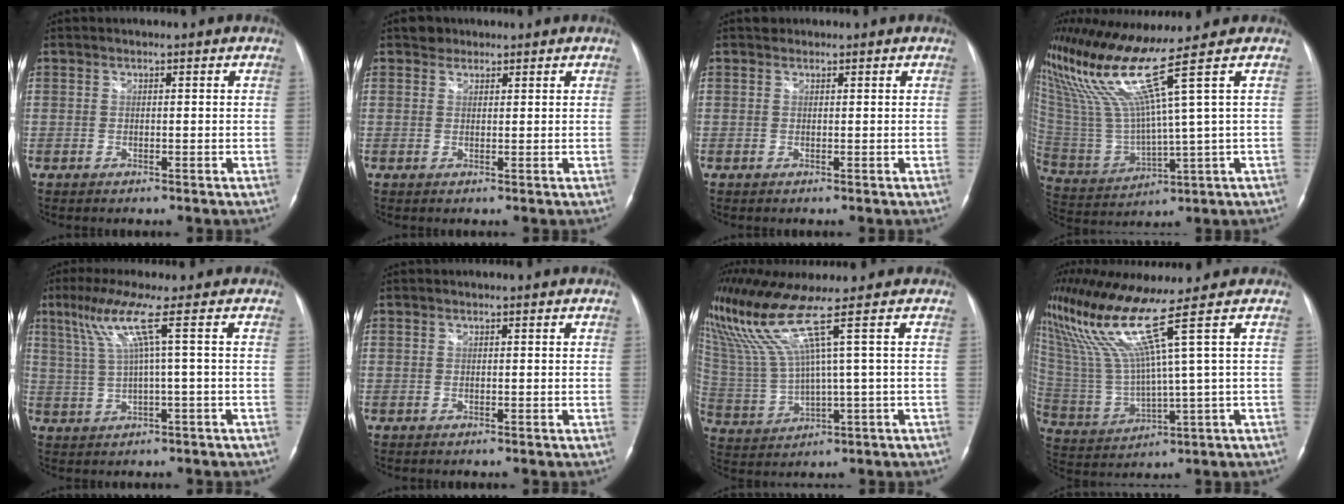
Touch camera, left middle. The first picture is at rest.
{"total": 1.7, "force": [1.3, 1.2, 0.0], "torque": [0.003, 0.005, 0.015]}
{"total": 0.7, "force": [0.6, 0.4, 0.0], "torque": [-0.001, 0.005, 0.007]}
{"total": 14.6, "force": [8.9, -3.0, 11.2], "torque": [-0.226, -0.007, 0.176]}
{"total": 6.6, "force": [2.4, -1.7, 5.9], "torque": [-0.124, 0.018, 0.056]}
{"total": 0.0}
{"total": 9.9, "force": [6.2, -2.6, 7.3], "torque": [-0.161, 0.005, 0.136]}
{"total": 13.6, "force": [7.9, -2.9, 10.6], "torque": [-0.215, 0.000, 0.157]}